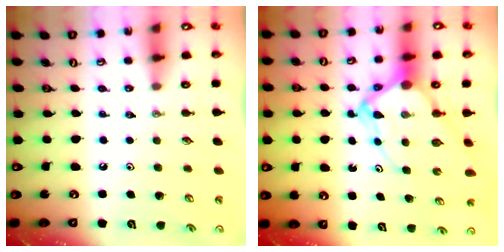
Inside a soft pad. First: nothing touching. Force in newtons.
{"total": 10.2, "press": 10.2, "slide": 0.9}